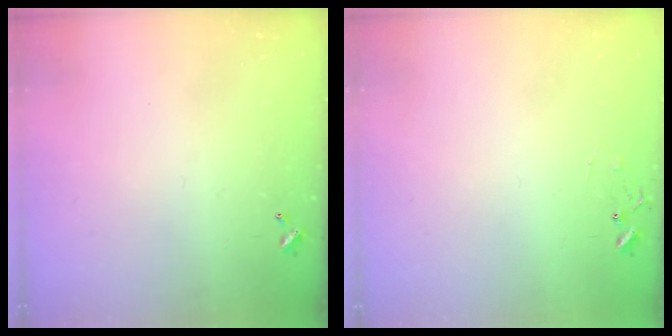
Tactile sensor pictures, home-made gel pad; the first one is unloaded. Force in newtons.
{"total": 6.9, "press": 6.9, "slide": 0.4}